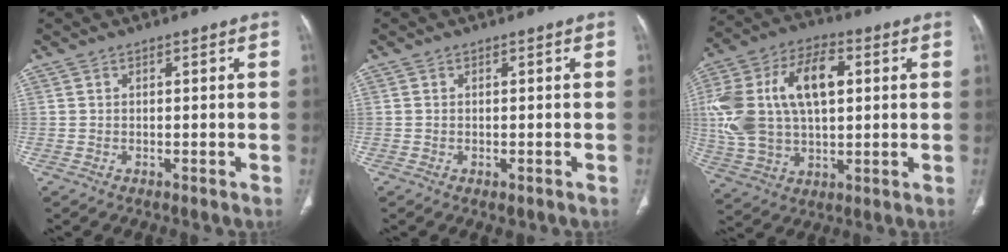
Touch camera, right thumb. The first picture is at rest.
{"total": 1.0, "force": [-0.4, 0.5, 0.8], "torque": [-0.011, -0.003, -0.001]}
{"total": 21.6, "force": [3.6, 12.5, 17.2], "torque": [-0.343, 0.019, 0.063]}